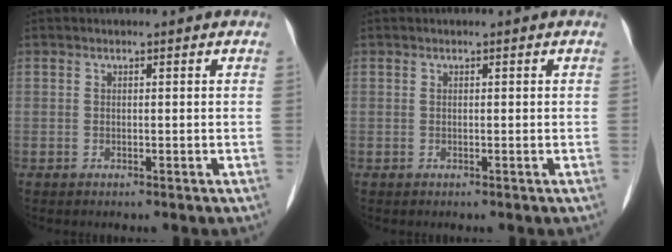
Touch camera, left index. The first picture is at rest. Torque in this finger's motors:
{"motor_torque": [0.00, 0.00, 0.00, 0.00]}